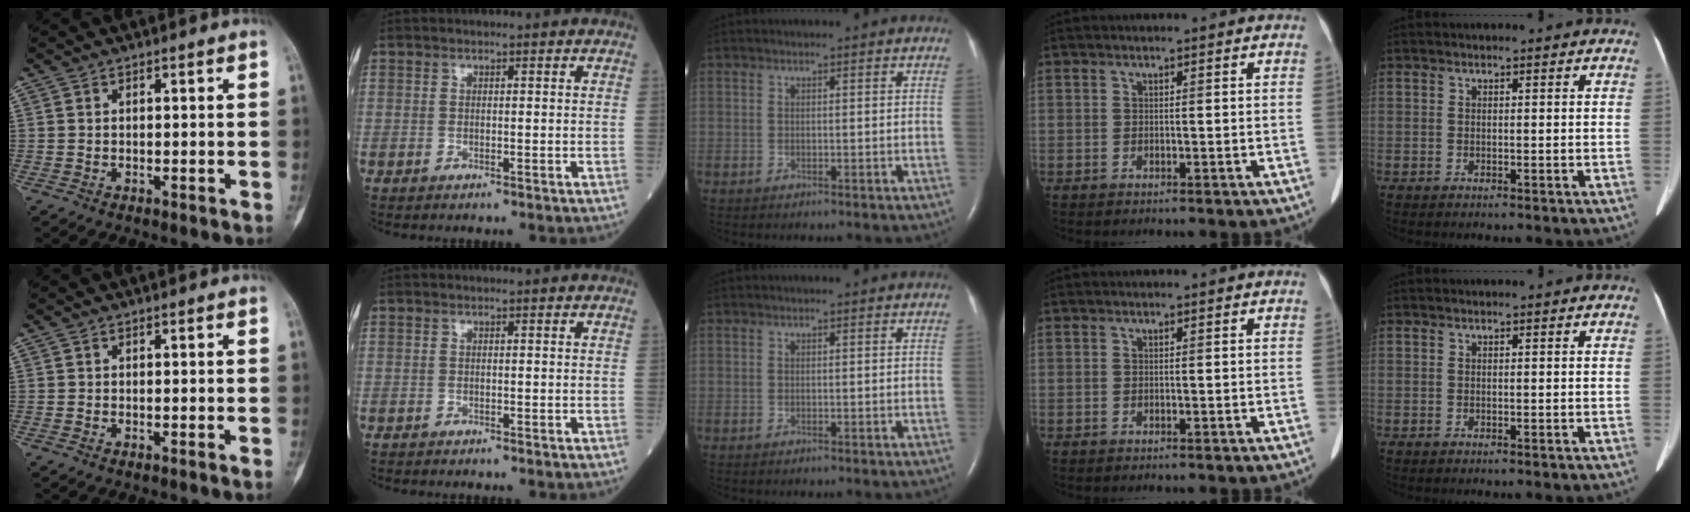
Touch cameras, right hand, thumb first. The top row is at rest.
{}